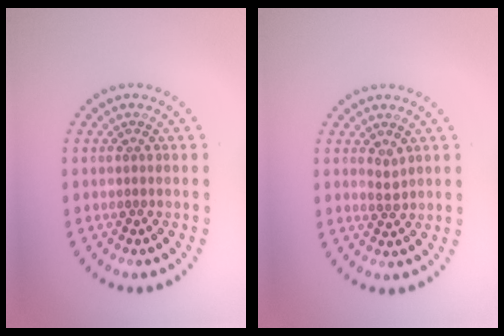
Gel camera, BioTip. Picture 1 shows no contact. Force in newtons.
{"total": 1.1, "press": 0.9, "slide": 0.5}